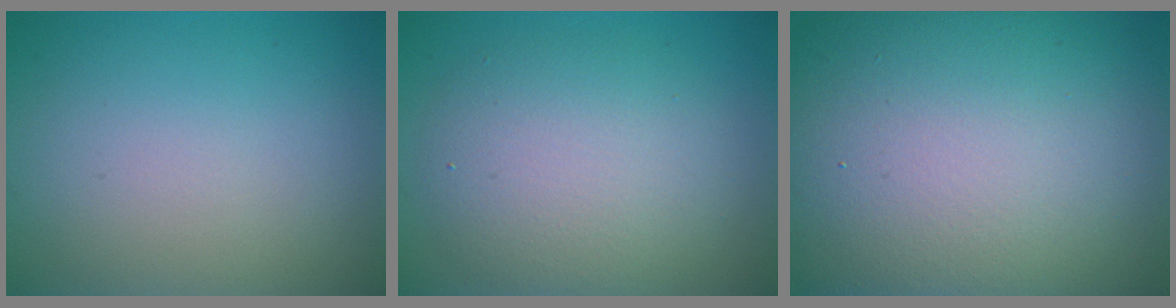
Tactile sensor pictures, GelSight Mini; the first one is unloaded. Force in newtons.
{"total": 6.1, "press": 6.1, "slide": 0.3}
{"total": 20.5, "press": 20.4, "slide": 1.1}